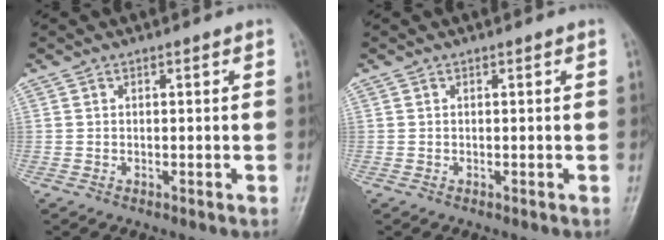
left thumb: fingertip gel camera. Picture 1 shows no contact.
{"total": 0.0}